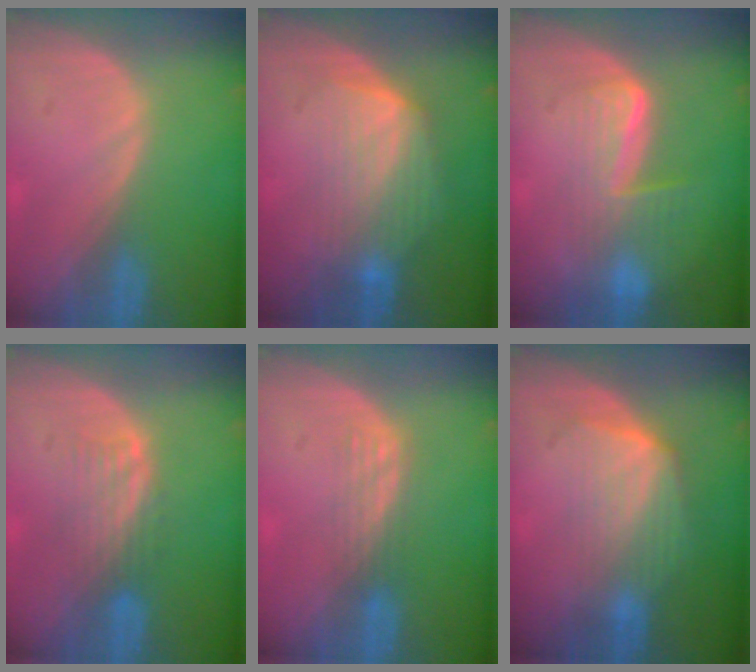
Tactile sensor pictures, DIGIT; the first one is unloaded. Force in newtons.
{"total": 6.9, "press": 6.8, "slide": 0.5}
{"total": 6.4, "press": 5.9, "slide": 2.5}
{"total": 4.6, "press": 4.0, "slide": 2.3}
{"total": 2.9, "press": 2.6, "slide": 1.4}
{"total": 7.2, "press": 6.5, "slide": 3.0}